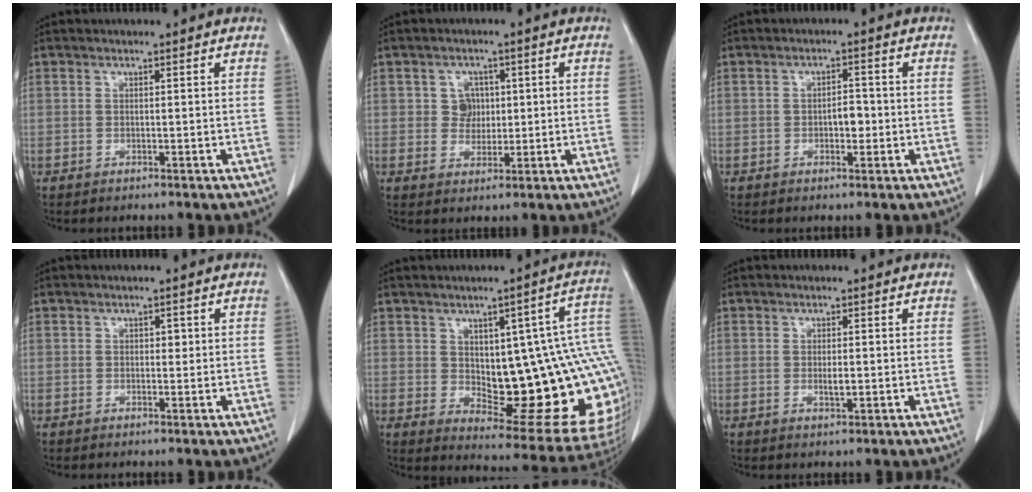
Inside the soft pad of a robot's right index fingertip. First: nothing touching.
{"total": 3.5, "force": [0.6, 3.2, 1.2], "torque": [-0.011, 0.008, 0.010]}
{"total": 2.6, "force": [-0.6, 1.2, 2.2], "torque": [-0.033, 0.004, -0.006]}
{"total": 1.0, "force": [0.2, 0.7, 0.7], "torque": [-0.006, 0.002, 0.001]}
{"total": 22.3, "force": [0.7, 7.0, 21.1], "torque": [-0.193, 0.013, 0.031]}
{"total": 1.6, "force": [-0.2, 0.4, 1.5], "torque": [-0.028, -0.002, -0.003]}